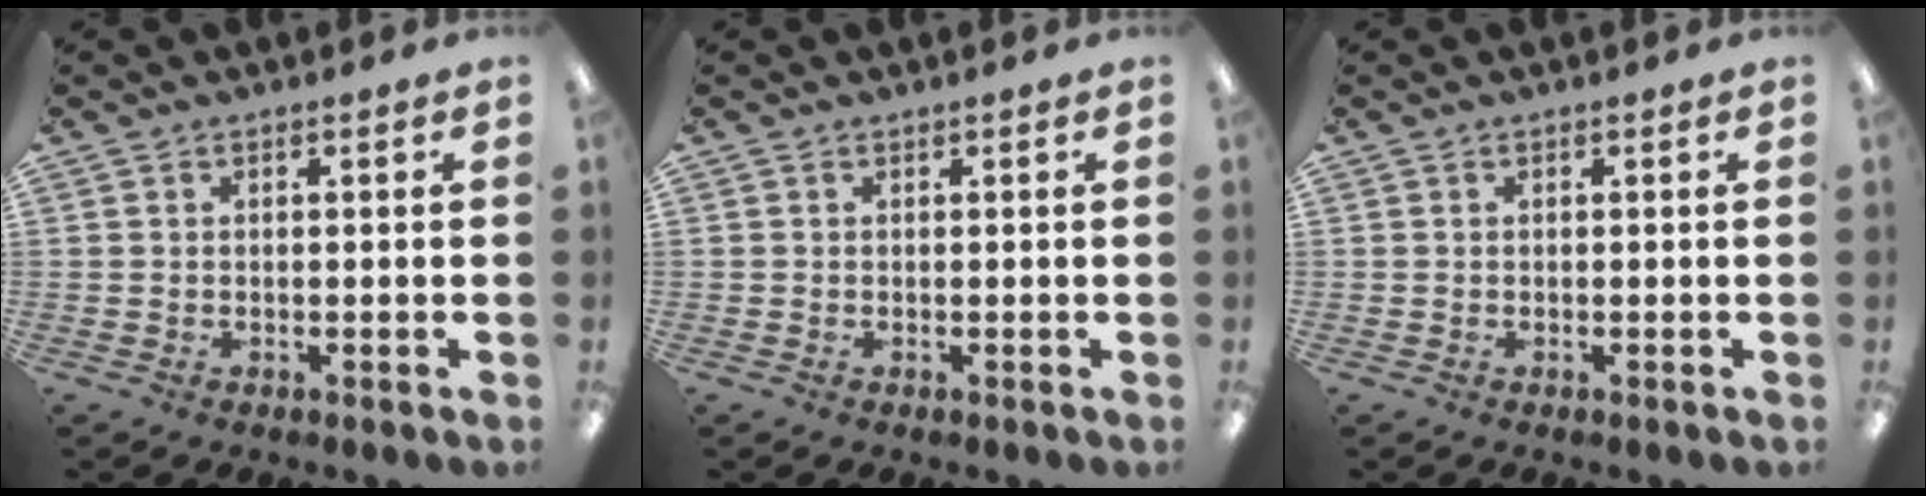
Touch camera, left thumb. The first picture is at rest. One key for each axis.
{"total": 0.0}
{"total": 0.0}